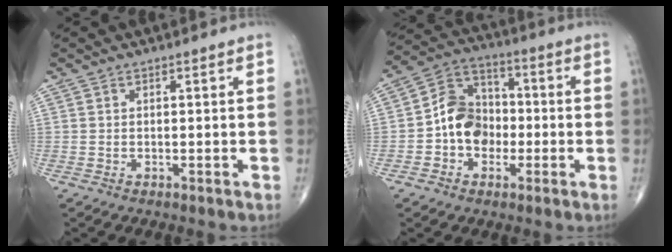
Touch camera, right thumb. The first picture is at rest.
{"total": 10.4, "force": [-1.8, 8.5, 5.8], "torque": [-0.070, 0.039, -0.044]}